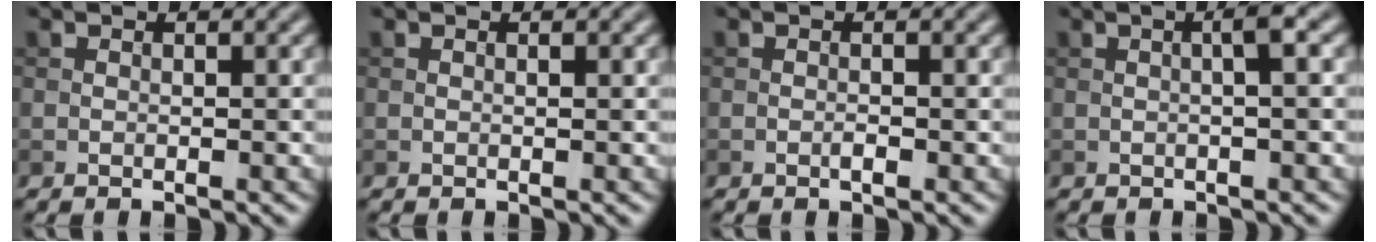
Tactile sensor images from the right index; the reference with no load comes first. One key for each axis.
{"total": 0.0}
{"total": 0.7, "fx": -0.3, "fy": 0.1, "fz": 0.7, "tx": -0.013, "ty": 0.000, "tz": -0.007}
{"total": 2.4, "fx": 0.3, "fy": 0.4, "fz": 2.4, "tx": -0.035, "ty": 0.009, "tz": 0.000}